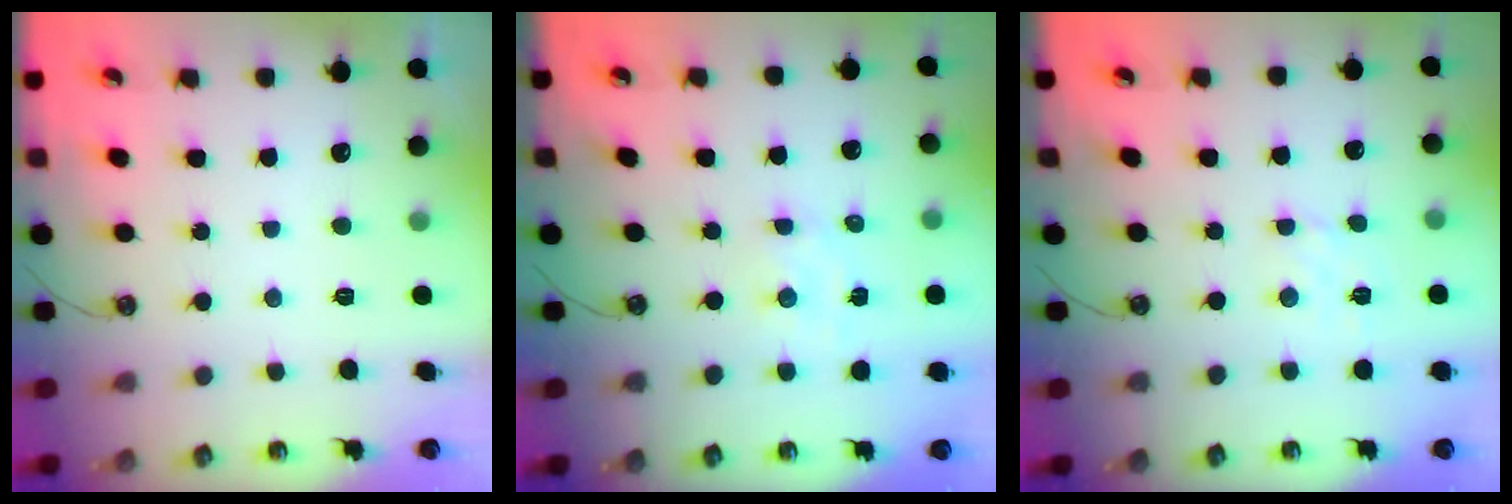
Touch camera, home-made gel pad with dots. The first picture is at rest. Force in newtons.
{"total": 2.0, "press": 2.0, "slide": 0.3}
{"total": 2.1, "press": 2.1, "slide": 0.5}